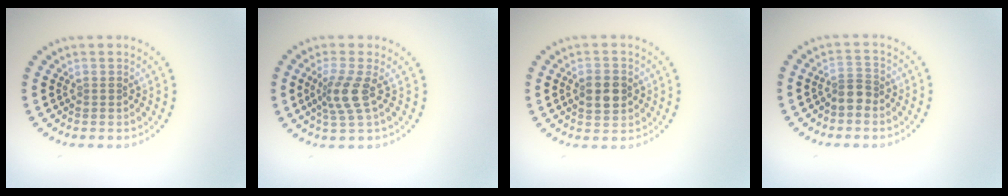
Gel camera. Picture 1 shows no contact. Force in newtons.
{"total": 2.9, "press": 2.2, "slide": 2.0}
{"total": 3.5, "press": 3.5, "slide": 0.1}
{"total": 2.0, "press": 1.7, "slide": 1.0}